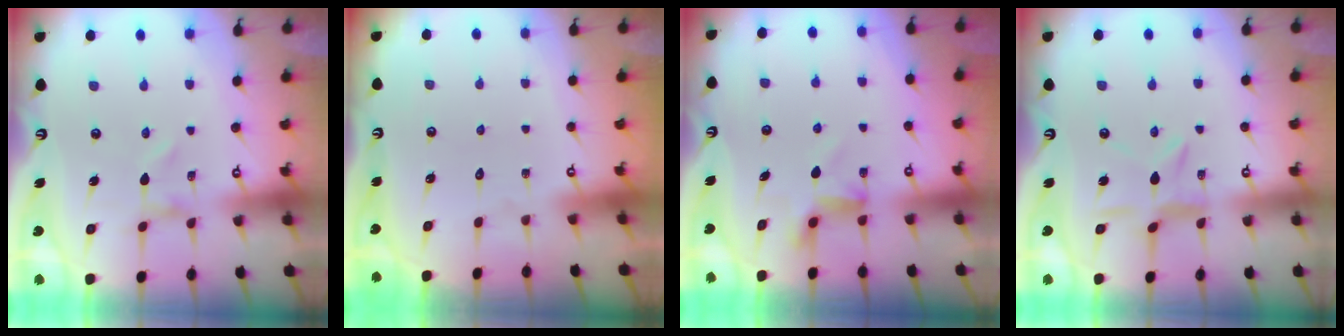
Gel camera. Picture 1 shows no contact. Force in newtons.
{"total": 1.7, "press": 1.7, "slide": 0.2}
{"total": 4.9, "press": 4.9, "slide": 0.5}
{"total": 6.6, "press": 6.6, "slide": 0.7}